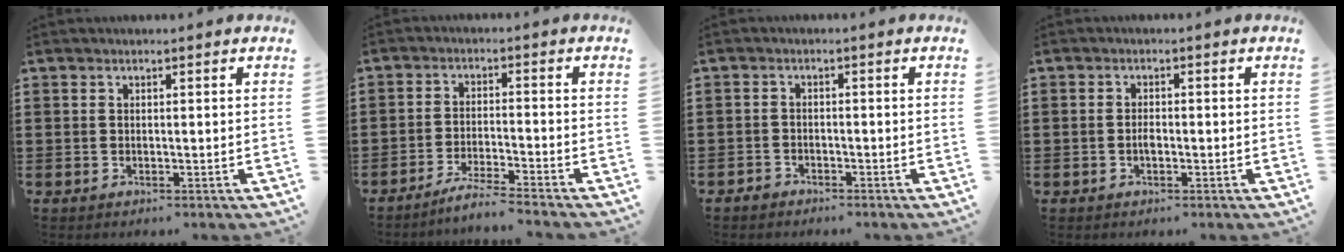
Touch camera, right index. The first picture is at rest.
{"total": 4.0, "force": [-3.7, -0.6, 1.2], "torque": [-0.029, -0.007, -0.076]}
{"total": 1.4, "force": [-1.2, 0.6, 0.0], "torque": [-0.004, 0.004, -0.028]}
{"total": 1.4, "force": [-0.5, 0.6, 1.1], "torque": [-0.023, 0.000, -0.009]}